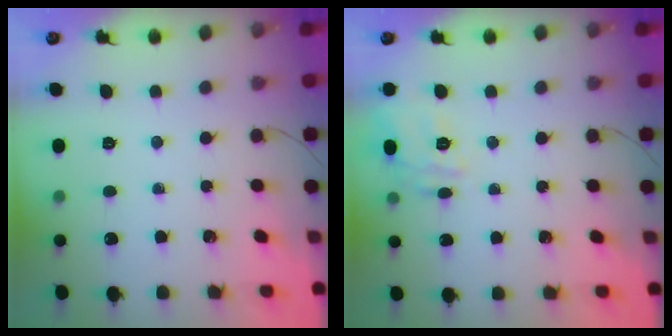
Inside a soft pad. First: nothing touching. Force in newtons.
{"total": 11.9, "press": 11.9, "slide": 1.0}